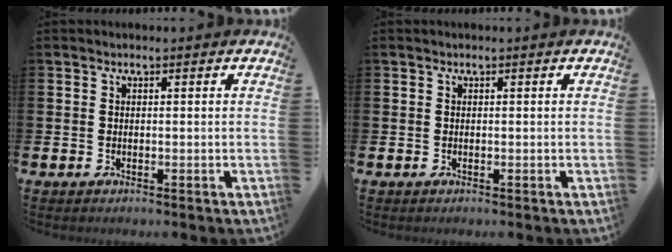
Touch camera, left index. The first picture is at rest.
{"total": 0.0}